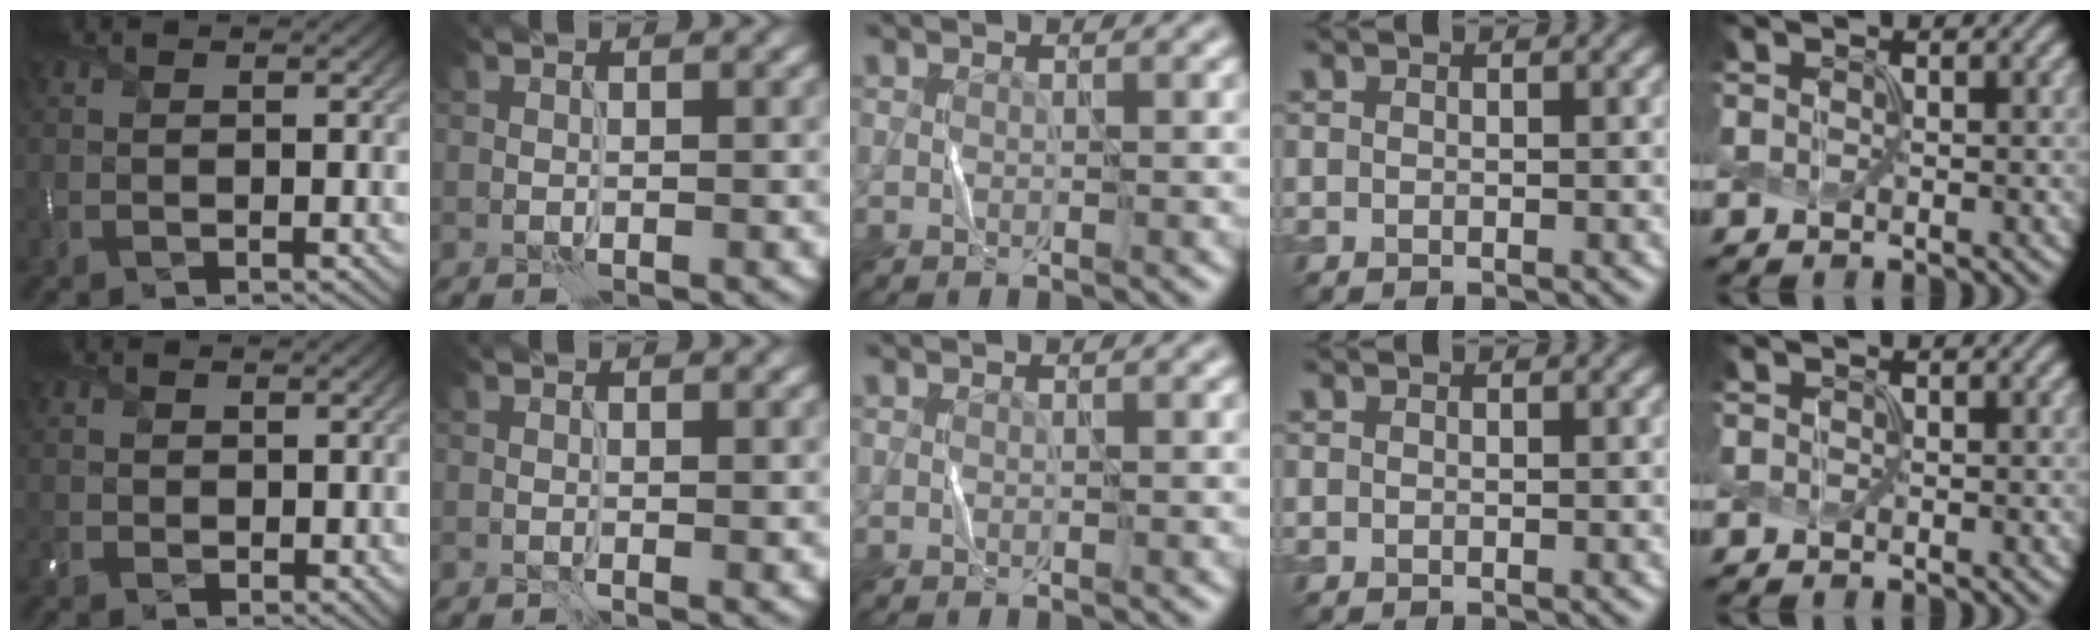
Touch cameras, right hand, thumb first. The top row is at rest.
{"thumb": {"total": 2.0, "force": [0.8, 1.7, 0.8], "torque": [-0.026, -0.005, 0.016]}, "index": {"total": 0.8, "force": [0.2, 0.2, 0.7], "torque": [-0.003, -0.002, 0.004]}}